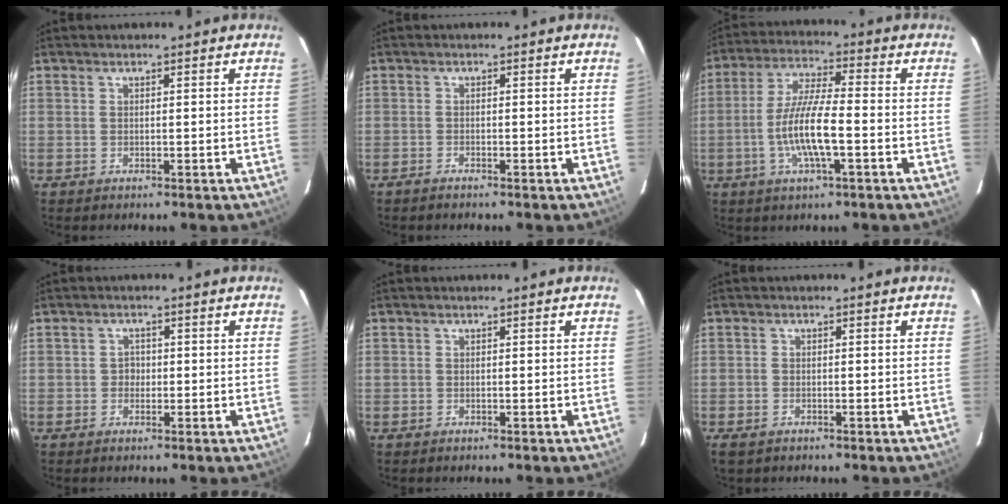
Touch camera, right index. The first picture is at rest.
{"total": 1.0, "force": [-0.9, 0.1, 0.3], "torque": [-0.016, 0.000, -0.020]}
{"total": 10.6, "force": [-3.0, 1.9, 10.0], "torque": [-0.201, -0.003, -0.057]}
{"total": 1.6, "force": [-0.5, 1.5, 0.2], "torque": [-0.002, 0.004, -0.008]}
{"total": 0.0}
{"total": 2.2, "force": [-1.5, 1.2, 1.1], "torque": [-0.027, -0.005, -0.030]}